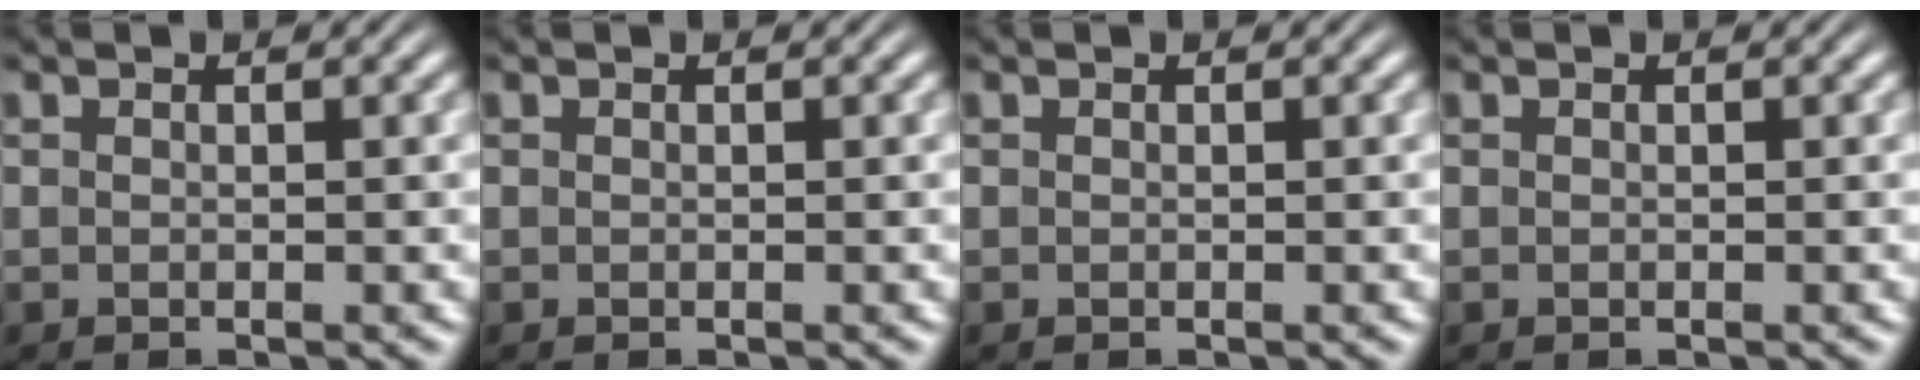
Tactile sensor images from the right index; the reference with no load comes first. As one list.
[{"total": 0.0}, {"total": 0.0}, {"total": 0.0}]